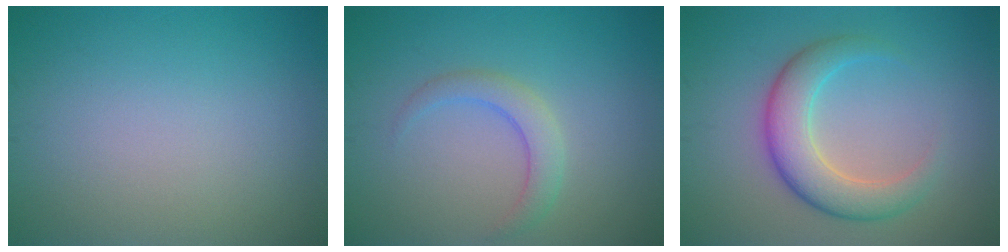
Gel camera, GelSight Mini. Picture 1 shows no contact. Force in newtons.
{"total": 2.3, "press": 2.3, "slide": 0.0}
{"total": 5.0, "press": 5.0, "slide": 0.3}